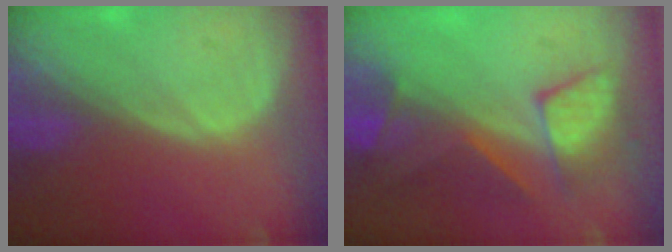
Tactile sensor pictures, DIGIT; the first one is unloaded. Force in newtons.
{"total": 8.1, "press": 7.9, "slide": 1.8}